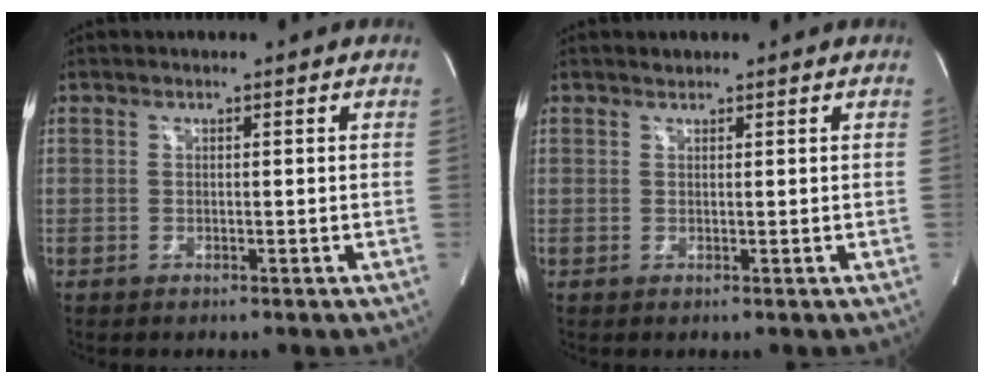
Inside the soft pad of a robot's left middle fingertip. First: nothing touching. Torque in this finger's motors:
{"motor_torque": [0.06, 0.01, -0.04, 0.01]}